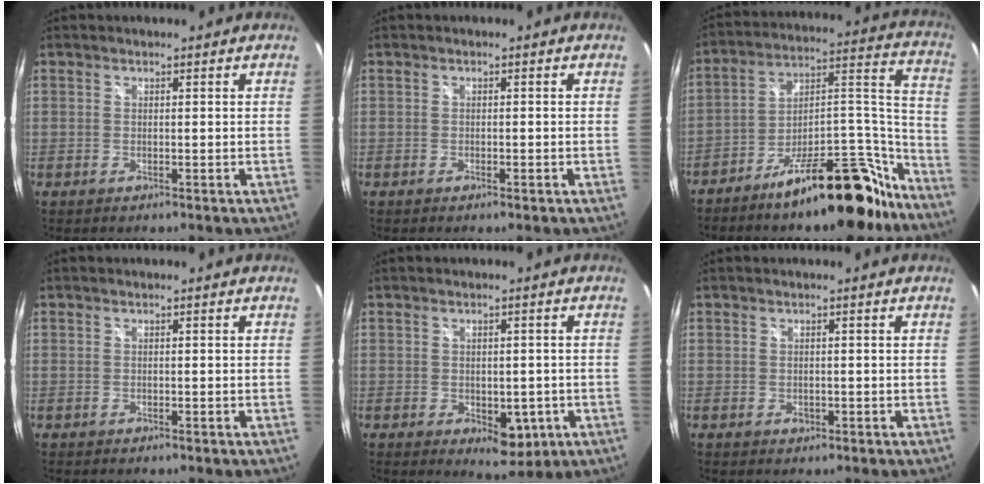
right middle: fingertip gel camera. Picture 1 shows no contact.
{"total": 0.7, "force": [-0.5, 0.1, 0.5], "torque": [-0.008, 0.003, -0.007]}
{"total": 22.0, "force": [-17.1, 6.9, 12.1], "torque": [-0.142, 0.058, -0.246]}
{"total": 0.0}
{"total": 6.4, "force": [-2.2, 3.9, 4.6], "torque": [-0.063, -0.010, -0.021]}
{"total": 1.1, "force": [-0.4, 0.9, 0.5], "torque": [-0.005, -0.002, -0.007]}